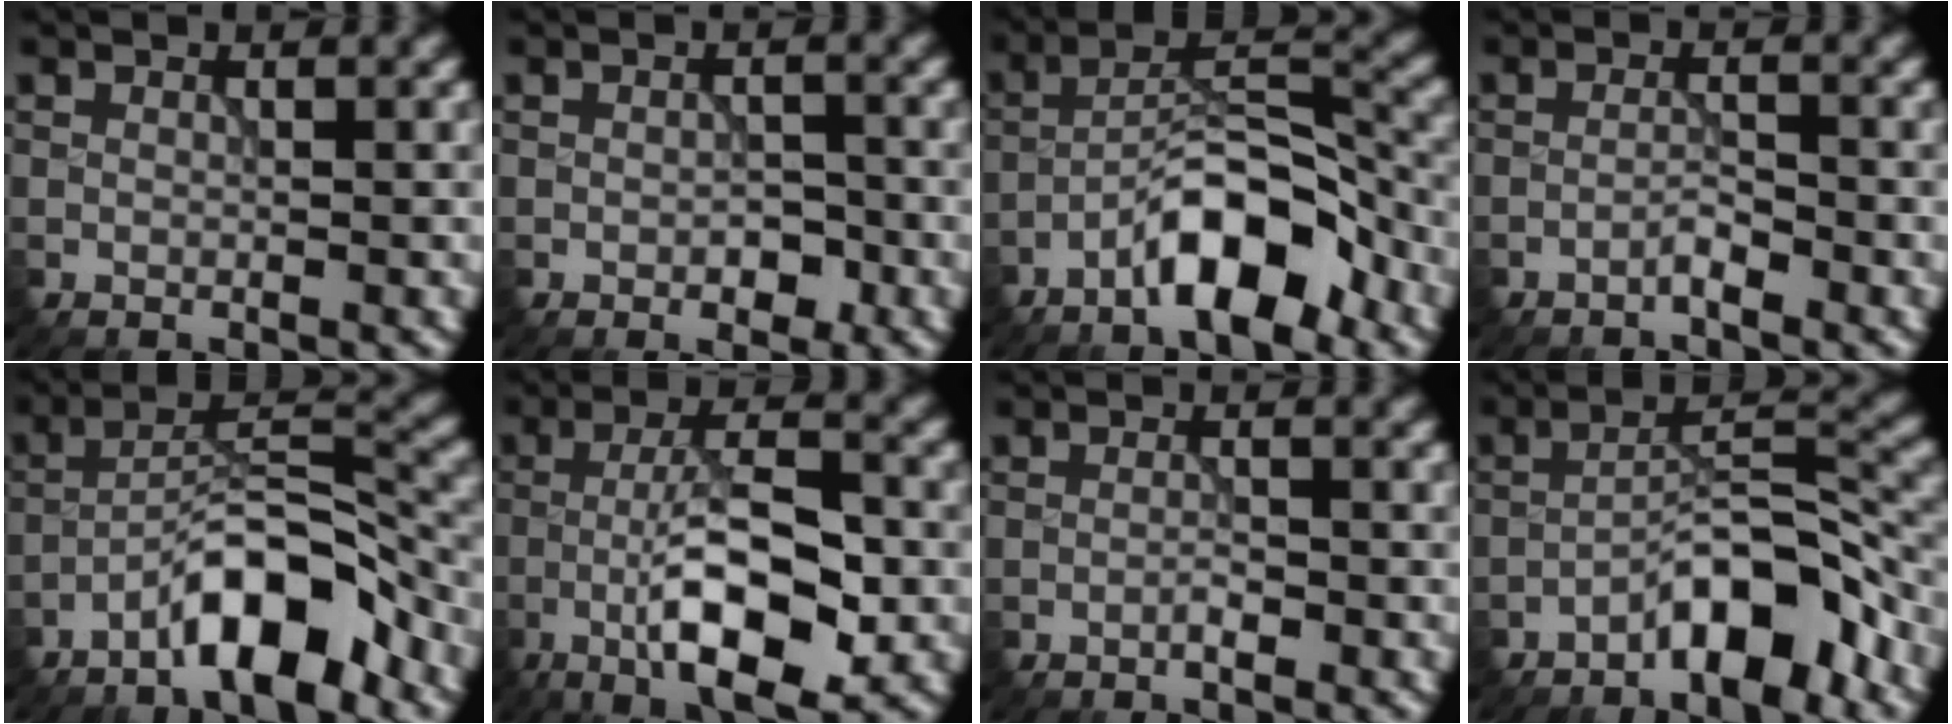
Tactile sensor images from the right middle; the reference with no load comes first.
{"total": 1.8, "force": [-0.7, 1.0, 1.4], "torque": [-0.020, 0.000, -0.012]}
{"total": 7.5, "force": [-4.5, 2.3, 5.6], "torque": [-0.086, 0.021, -0.081]}
{"total": 1.3, "force": [-1.0, 0.0, 0.8], "torque": [-0.013, 0.005, -0.022]}
{"total": 7.5, "force": [-4.7, 2.0, 5.5], "torque": [-0.088, 0.019, -0.085]}
{"total": 9.0, "force": [-3.0, 2.7, 8.1], "torque": [-0.132, 0.013, -0.059]}
{"total": 1.0, "force": [-0.6, 0.1, 0.8], "torque": [-0.013, 0.002, -0.012]}
{"total": 6.2, "force": [-3.9, 1.6, 4.6], "torque": [-0.070, 0.021, -0.072]}